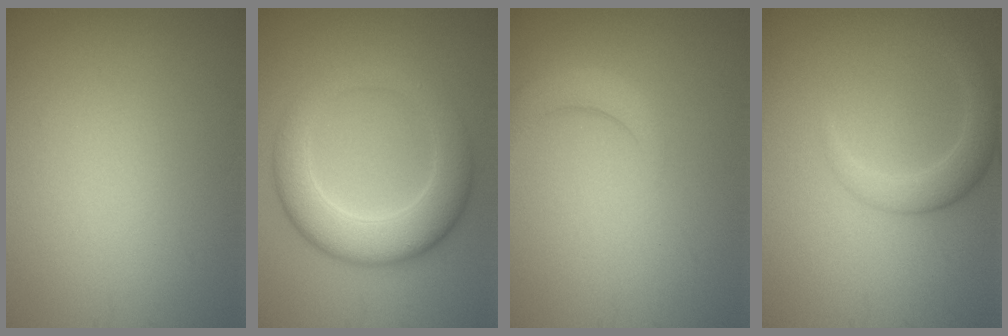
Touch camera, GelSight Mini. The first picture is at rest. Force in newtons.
{"total": 6.6, "press": 6.6, "slide": 0.3}
{"total": 2.5, "press": 2.5, "slide": 0.2}
{"total": 2.7, "press": 2.7, "slide": 0.1}